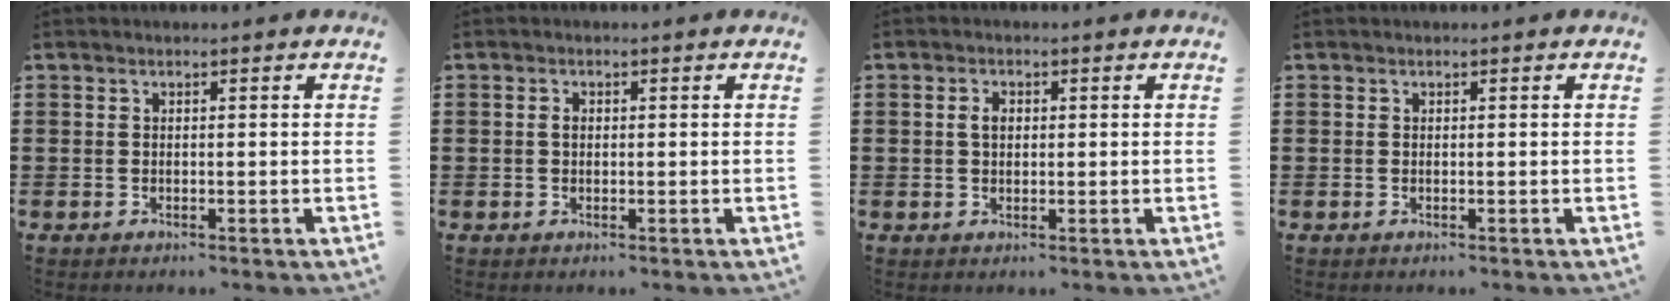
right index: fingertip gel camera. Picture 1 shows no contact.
{"total": 1.2, "force": [0.1, 0.7, 0.9], "torque": [-0.020, 0.004, 0.001]}
{"total": 2.1, "force": [0.4, 1.3, 1.6], "torque": [-0.033, 0.008, 0.006]}
{"total": 0.0}